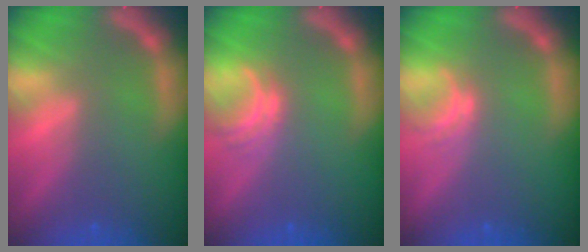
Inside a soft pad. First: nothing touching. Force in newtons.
{"total": 2.5}
{"total": 1.5}